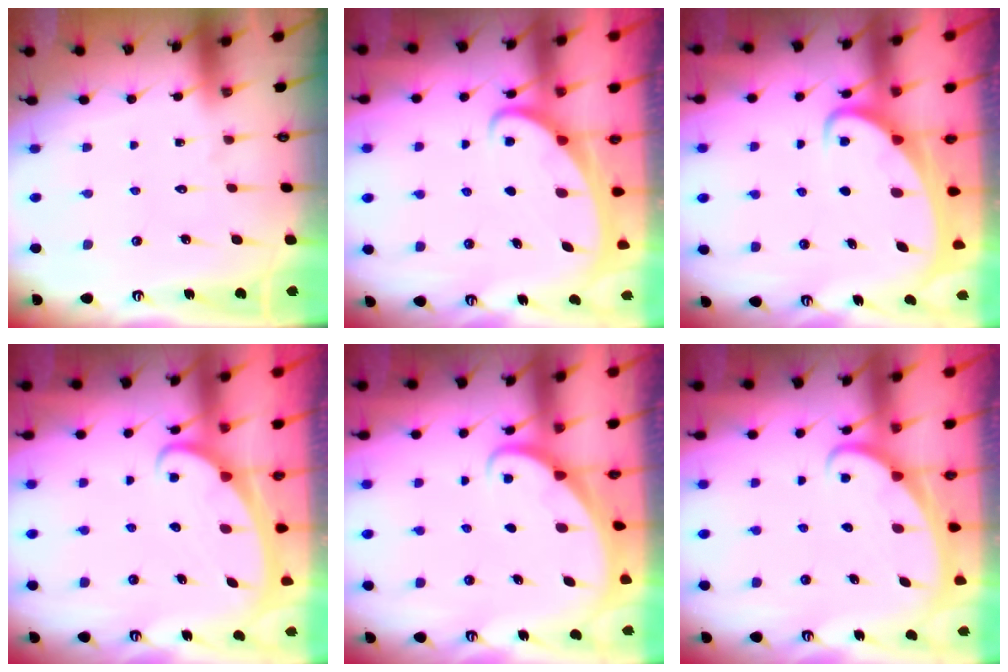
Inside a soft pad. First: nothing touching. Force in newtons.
{"total": 2.2, "press": 2.1, "slide": 0.3}
{"total": 2.6, "press": 2.6, "slide": 0.5}
{"total": 2.3, "press": 2.3, "slide": 0.3}
{"total": 1.7, "press": 1.7, "slide": 0.1}
{"total": 2.0, "press": 2.0, "slide": 0.1}